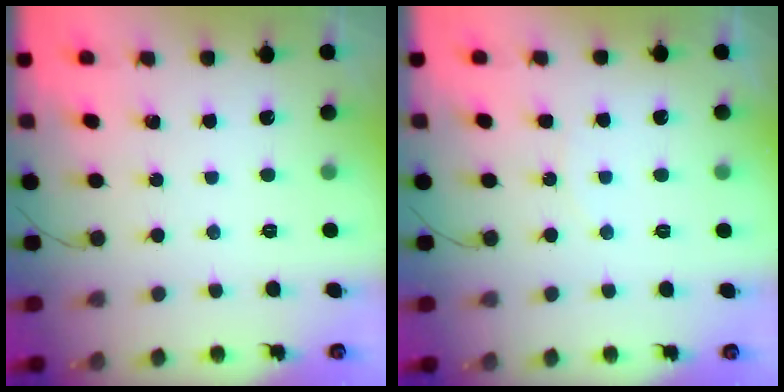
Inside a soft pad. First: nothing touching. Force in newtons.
{"total": 3.7, "press": 3.7, "slide": 0.3}